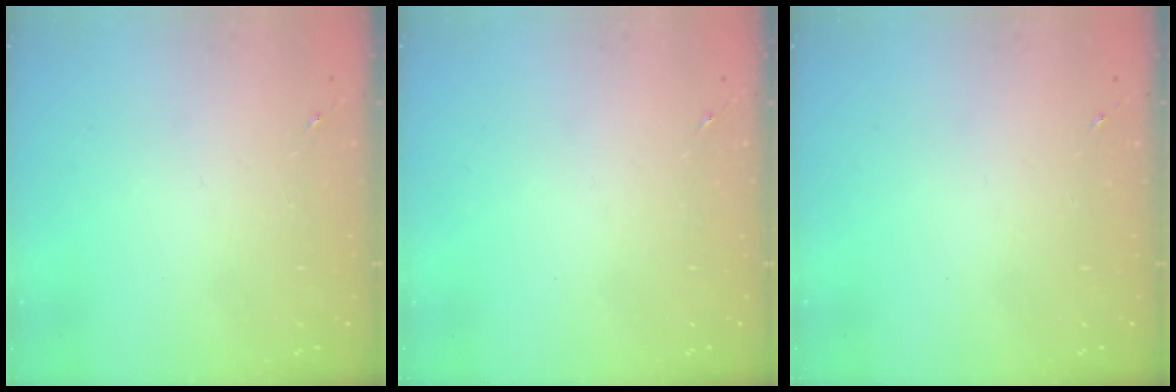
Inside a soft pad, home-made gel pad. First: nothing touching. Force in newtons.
{"total": 0.0}
{"total": 0.0}